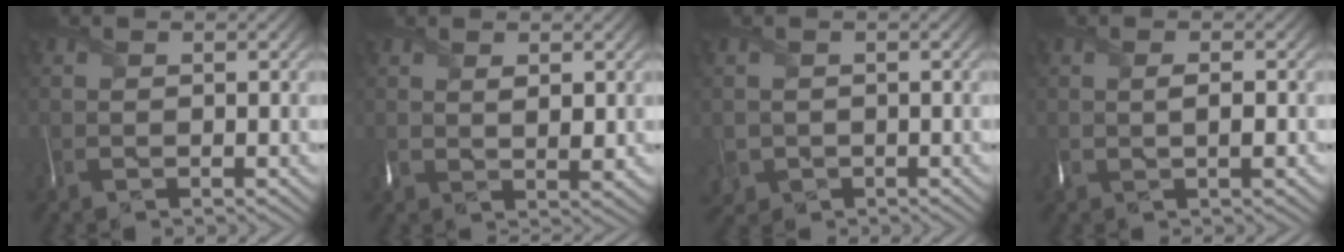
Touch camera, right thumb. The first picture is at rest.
{"total": 2.4, "force": [1.5, 1.1, 1.6], "torque": [-0.029, -0.004, 0.032]}
{"total": 1.8, "force": [-0.2, 1.8, -0.4], "torque": [0.004, -0.006, -0.004]}
{"total": 1.8, "force": [0.4, 0.5, 1.7], "torque": [-0.034, 0.002, 0.004]}